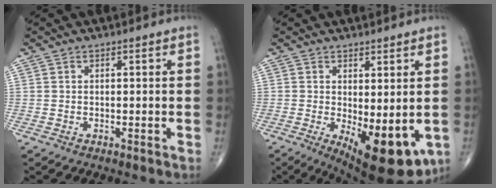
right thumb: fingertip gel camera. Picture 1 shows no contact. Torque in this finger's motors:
{"motor_torque": [-0.01, 0.81, 0.10, -0.27, 0.11]}